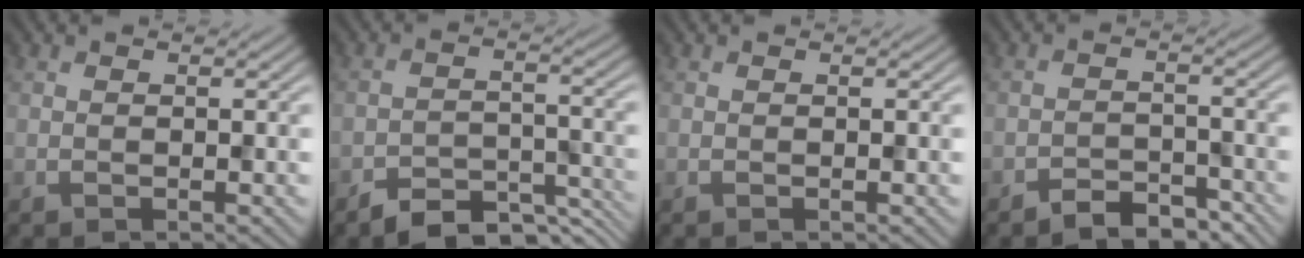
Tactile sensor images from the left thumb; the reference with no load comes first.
{"total": 6.0, "force": [-4.9, 2.4, 2.6], "torque": [-0.036, -0.004, -0.084]}
{"total": 0.0}
{"total": 3.8, "force": [-3.2, 1.4, 1.5], "torque": [-0.021, 0.004, -0.057]}